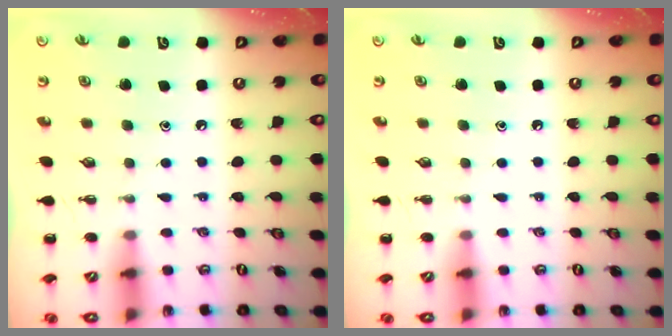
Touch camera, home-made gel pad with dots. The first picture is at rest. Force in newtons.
{"total": 0.0}